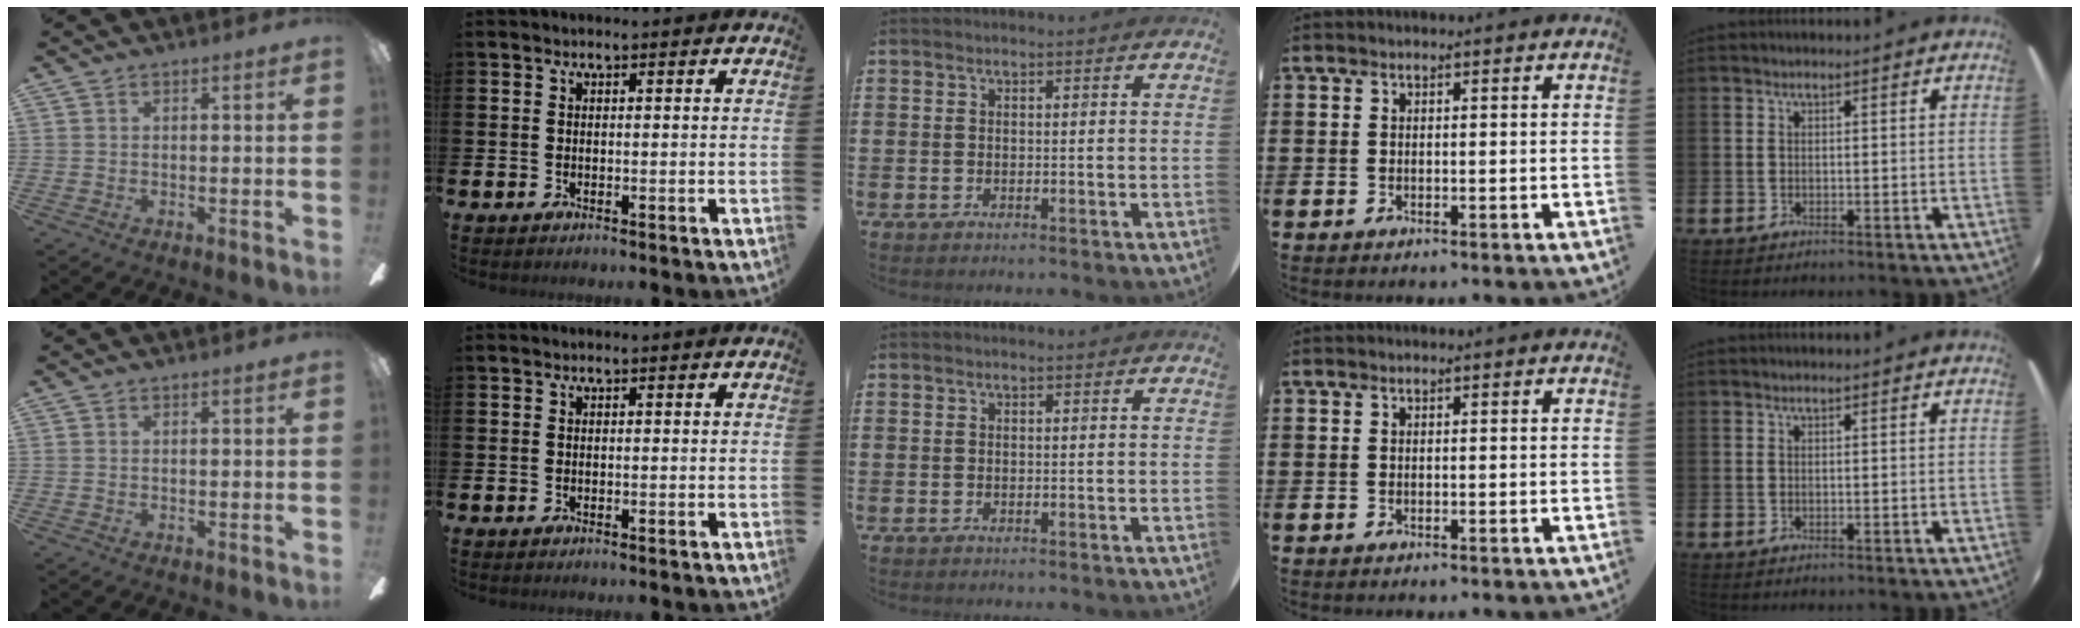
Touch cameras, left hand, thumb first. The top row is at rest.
{}